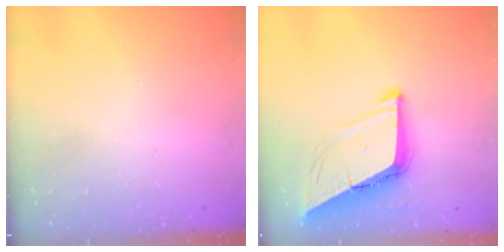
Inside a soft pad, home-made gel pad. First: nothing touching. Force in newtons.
{"total": 9.5, "press": 9.4, "slide": 1.6}